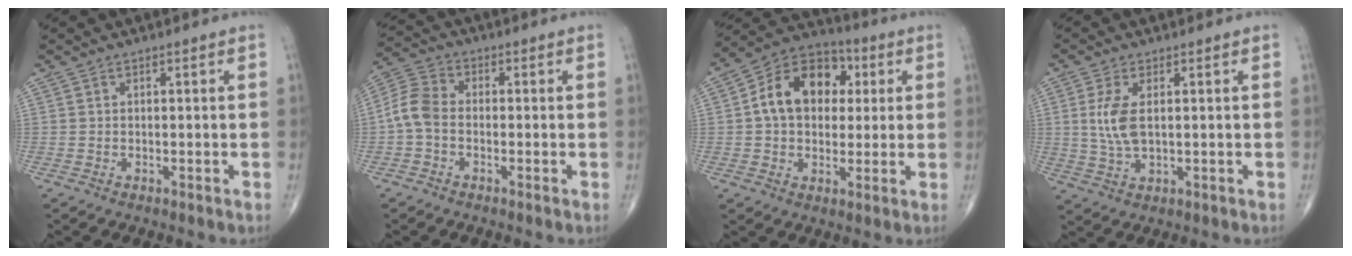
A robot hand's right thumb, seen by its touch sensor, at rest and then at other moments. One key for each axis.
{"total": 6.2, "fx": -1.1, "fy": 4.2, "fz": 4.4, "tx": -0.087, "ty": 0.018, "tz": -0.037}
{"total": 14.5, "fx": 2.5, "fy": 10.5, "fz": 9.6, "tx": -0.126, "ty": 0.019, "tz": 0.030}
{"total": 6.3, "fx": 1.0, "fy": 3.0, "fz": 5.5, "tx": -0.125, "ty": -0.004, "tz": 0.025}